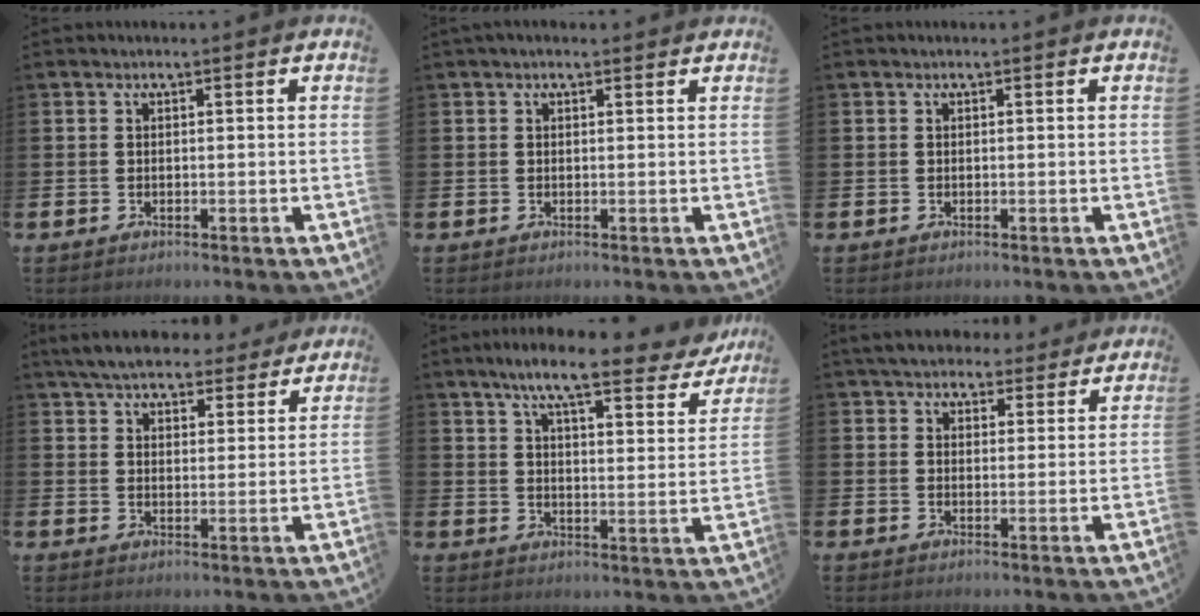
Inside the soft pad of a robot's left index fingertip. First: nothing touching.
{"total": 0.7, "force": [0.5, 0.2, 0.5], "torque": [0.003, 0.000, 0.005]}
{"total": 0.0}
{"total": 6.7, "force": [6.3, 1.8, 1.4], "torque": [-0.047, -0.029, 0.115]}
{"total": 8.7, "force": [7.4, 1.3, 4.4], "torque": [-0.094, -0.040, 0.123]}
{"total": 5.4, "force": [5.0, 1.9, 0.6], "torque": [-0.028, -0.024, 0.091]}